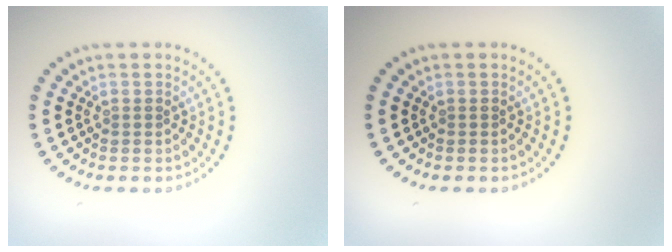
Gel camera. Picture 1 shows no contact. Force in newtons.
{"total": 0.0}